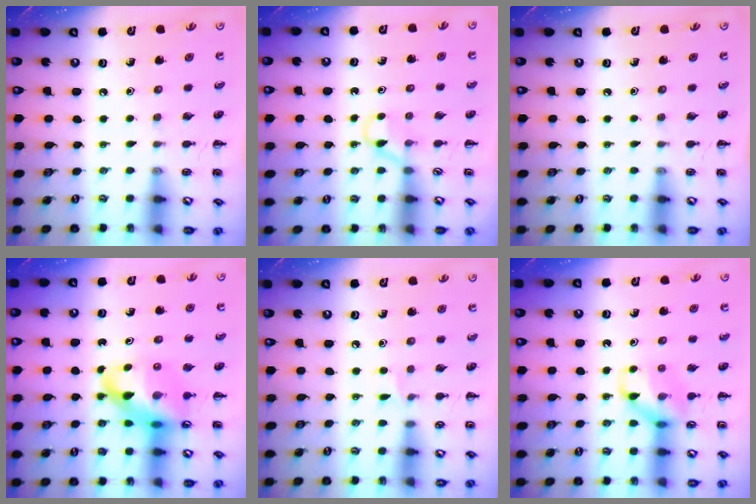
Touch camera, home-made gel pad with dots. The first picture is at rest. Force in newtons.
{"total": 2.6, "press": 2.5, "slide": 0.9}
{"total": 0.0}
{"total": 12.7, "press": 12.3, "slide": 3.3}
{"total": 3.8, "press": 3.7, "slide": 1.2}
{"total": 11.0, "press": 11.0, "slide": 1.4}